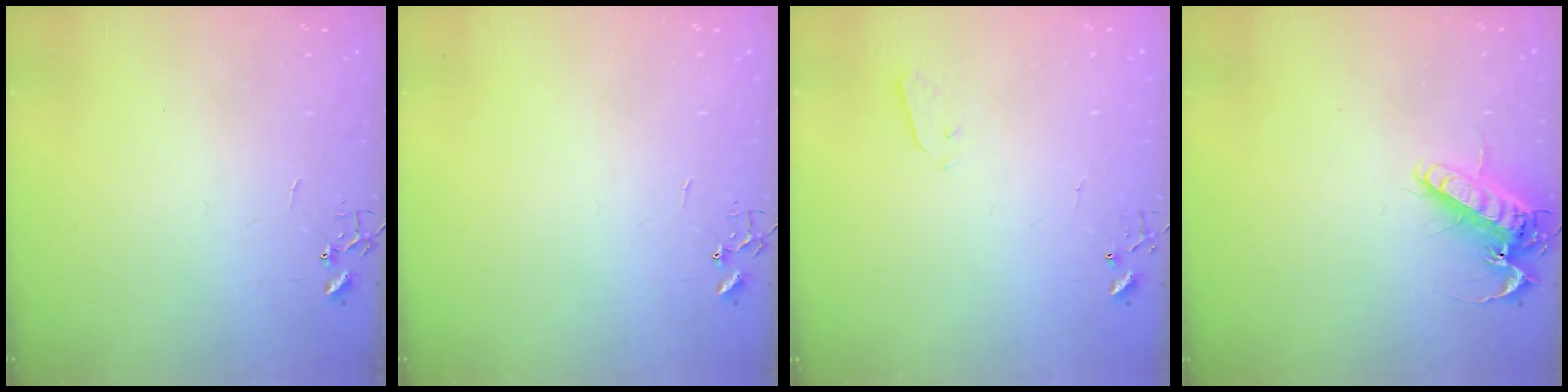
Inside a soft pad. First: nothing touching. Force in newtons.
{"total": 0.0}
{"total": 2.2, "press": 2.1, "slide": 0.3}
{"total": 13.4, "press": 13.2, "slide": 2.1}